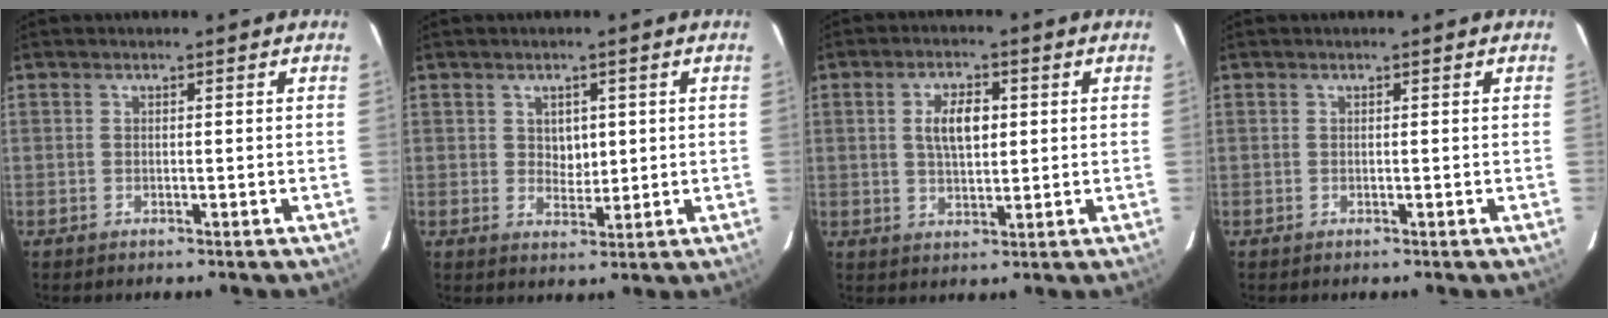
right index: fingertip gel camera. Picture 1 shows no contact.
{"total": 3.5, "force": [0.9, 2.8, 1.9], "torque": [-0.025, 0.001, 0.018]}
{"total": 6.0, "force": [1.2, 2.9, 5.1], "torque": [-0.091, 0.007, 0.025]}
{"total": 0.0}